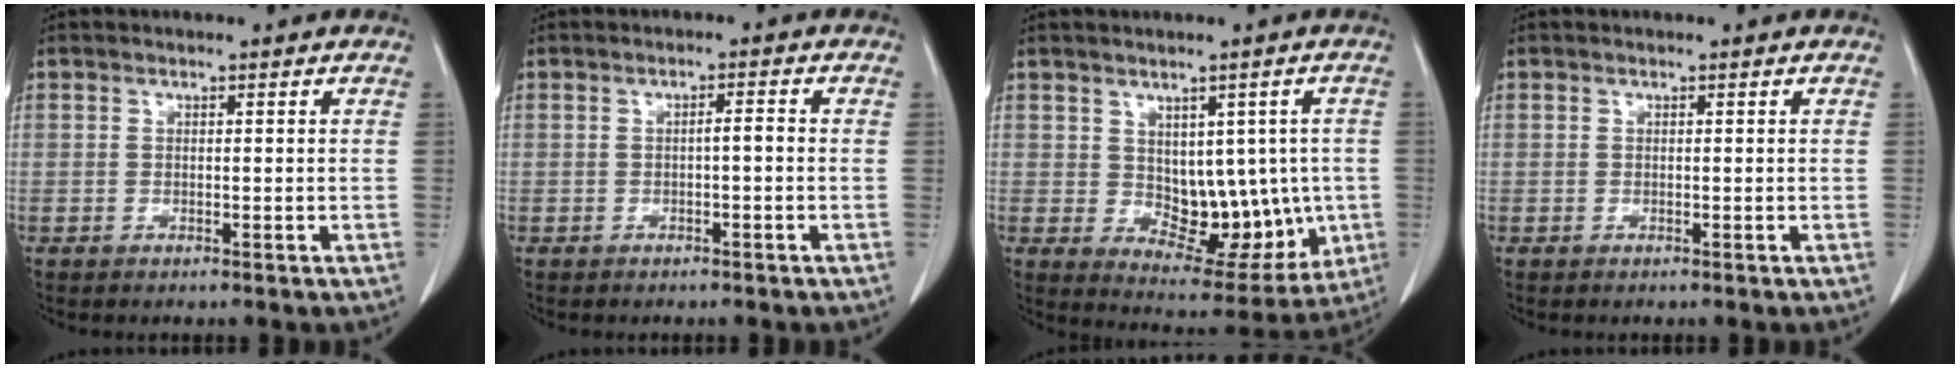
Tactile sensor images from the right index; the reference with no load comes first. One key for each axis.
{"total": 1.5, "fx": -0.3, "fy": 0.2, "fz": 1.5, "tx": -0.023, "ty": 0.004, "tz": -0.005}
{"total": 11.4, "fx": -0.3, "fy": 6.7, "fz": 9.1, "tx": -0.104, "ty": 0.009, "tz": 0.026}
{"total": 0.0}